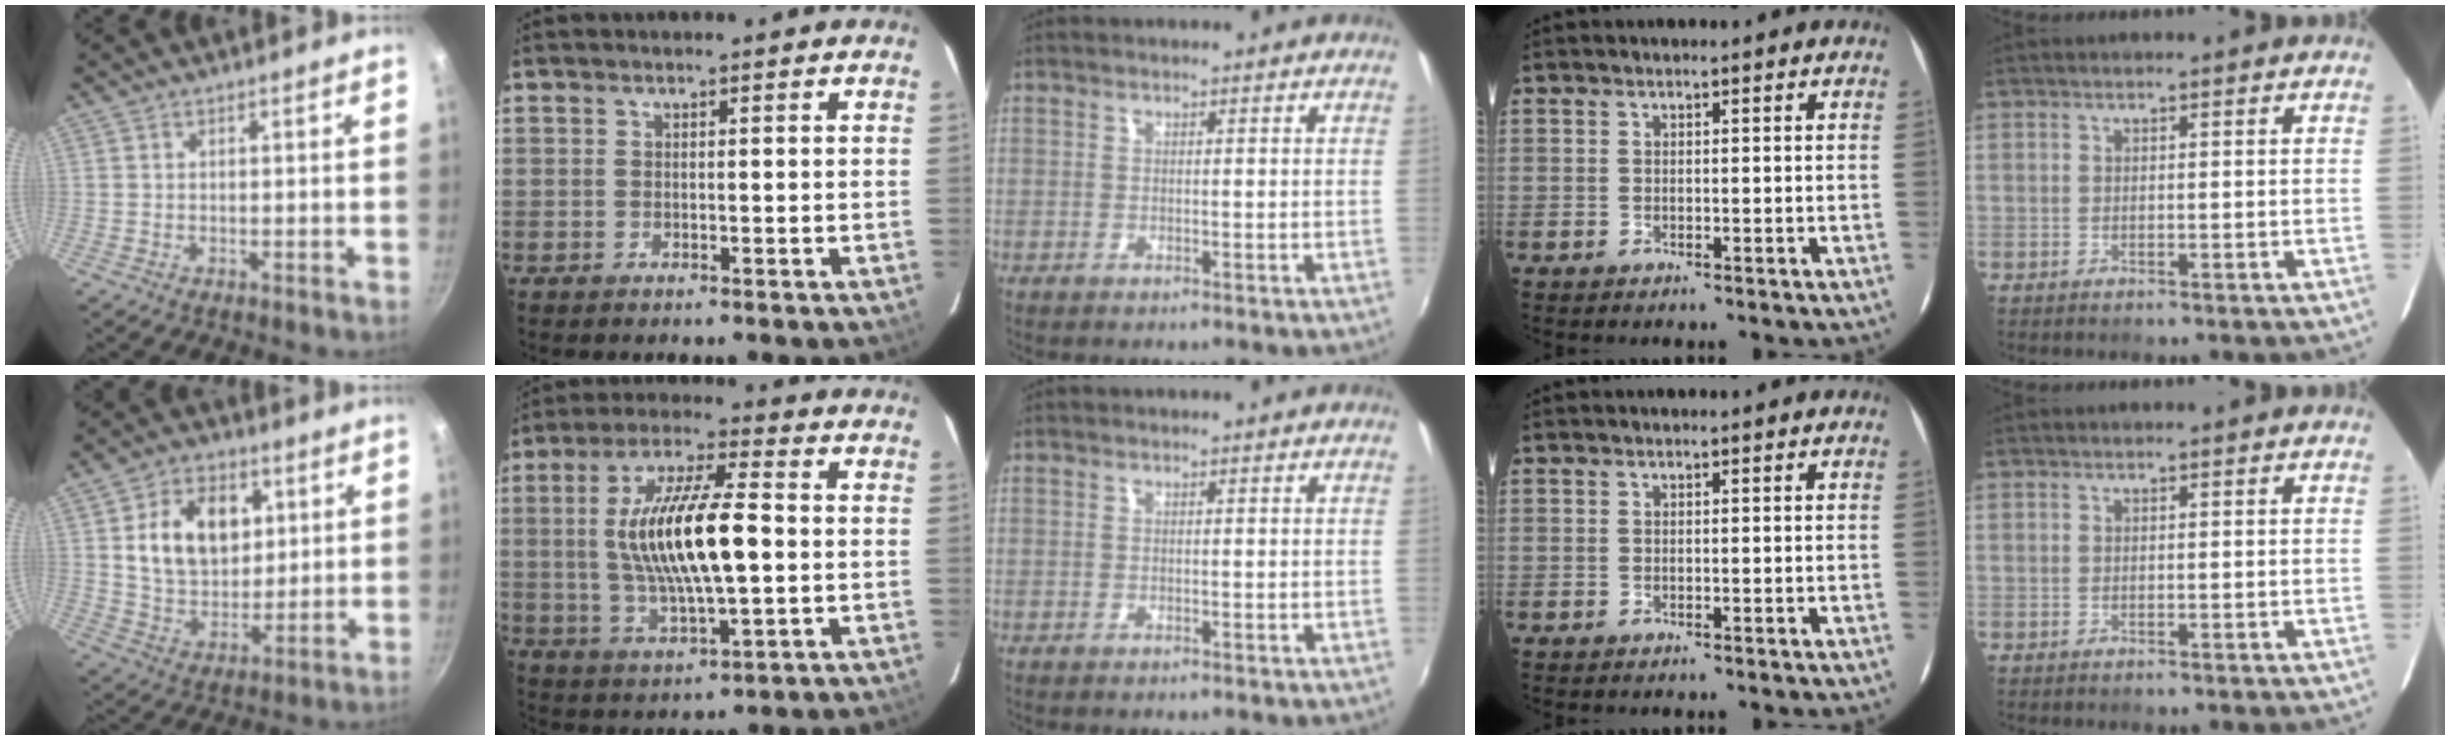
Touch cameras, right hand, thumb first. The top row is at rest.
{"thumb": {"total": 14.9, "force": [3.7, 10.6, 9.8], "torque": [-0.129, -0.009, 0.065]}, "index": {"total": 16.8, "force": [0.3, 4.7, 16.1], "torque": [-0.302, 0.002, 0.010]}, "middle": {"total": 0.5, "force": [0.4, -0.3, 0.0], "torque": [0.004, -0.002, 0.004]}}